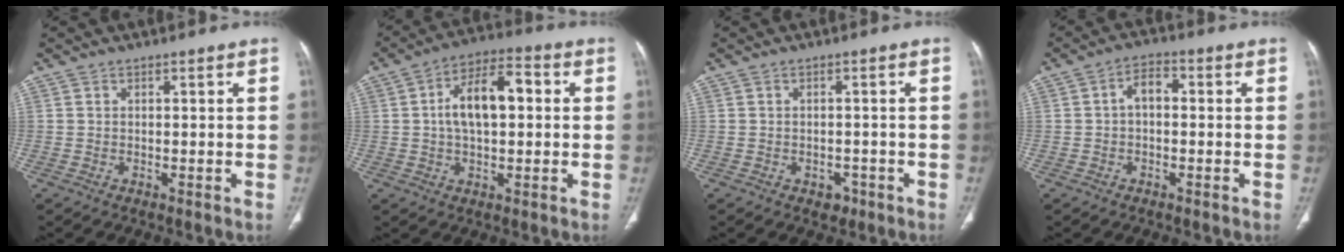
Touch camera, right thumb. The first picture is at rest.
{"total": 11.7, "force": [1.4, 6.1, 9.9], "torque": [-0.166, 0.027, 0.016]}
{"total": 2.2, "force": [-1.1, 1.7, 0.8], "torque": [0.003, 0.007, -0.009]}
{"total": 4.3, "force": [-0.1, 2.6, 3.4], "torque": [-0.049, 0.017, -0.010]}